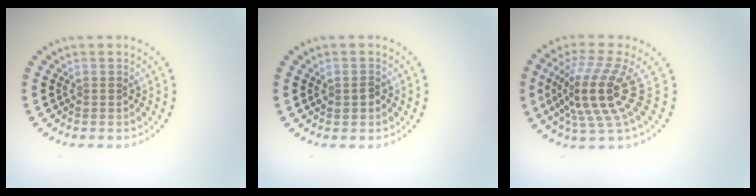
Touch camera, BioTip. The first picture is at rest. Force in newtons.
{"total": 1.2, "press": 1.2, "slide": 0.1}
{"total": 5.5, "press": 3.9, "slide": 3.8}